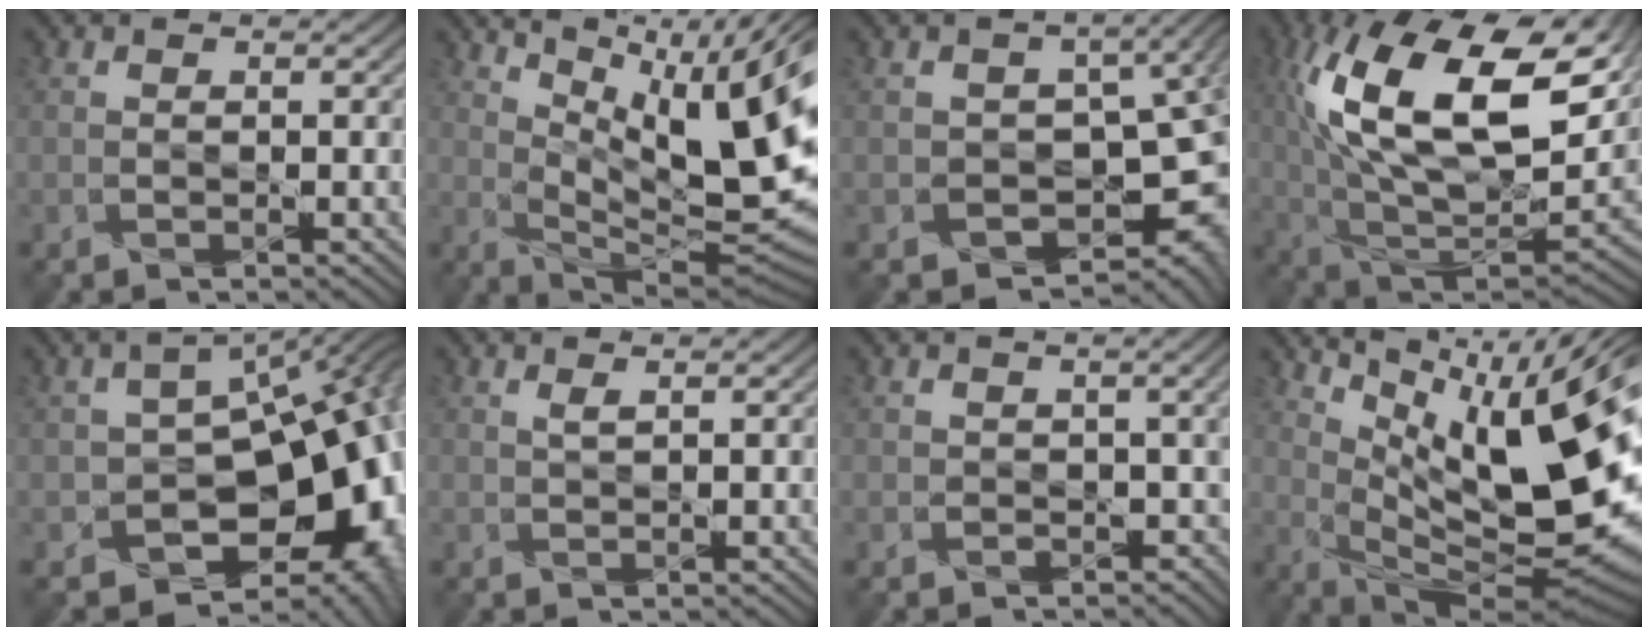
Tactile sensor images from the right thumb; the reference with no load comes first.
{"total": 15.9, "force": [6.2, 5.5, 13.6], "torque": [-0.191, 0.005, 0.113]}
{"total": 9.9, "force": [-2.2, 7.1, 6.5], "torque": [-0.064, -0.040, -0.017]}
{"total": 18.8, "force": [7.0, 9.6, 14.7], "torque": [-0.315, 0.030, 0.125]}
{"total": 14.1, "force": [-4.8, 9.0, 9.7], "torque": [-0.112, -0.032, -0.061]}
{"total": 1.0, "force": [0.7, 0.3, 0.6], "torque": [-0.006, 0.002, 0.013]}
{"total": 1.1, "force": [-0.1, 1.1, -0.1], "torque": [0.007, -0.007, 0.005]}
{"total": 16.3, "force": [5.6, 4.6, 14.6], "torque": [-0.229, -0.004, 0.125]}